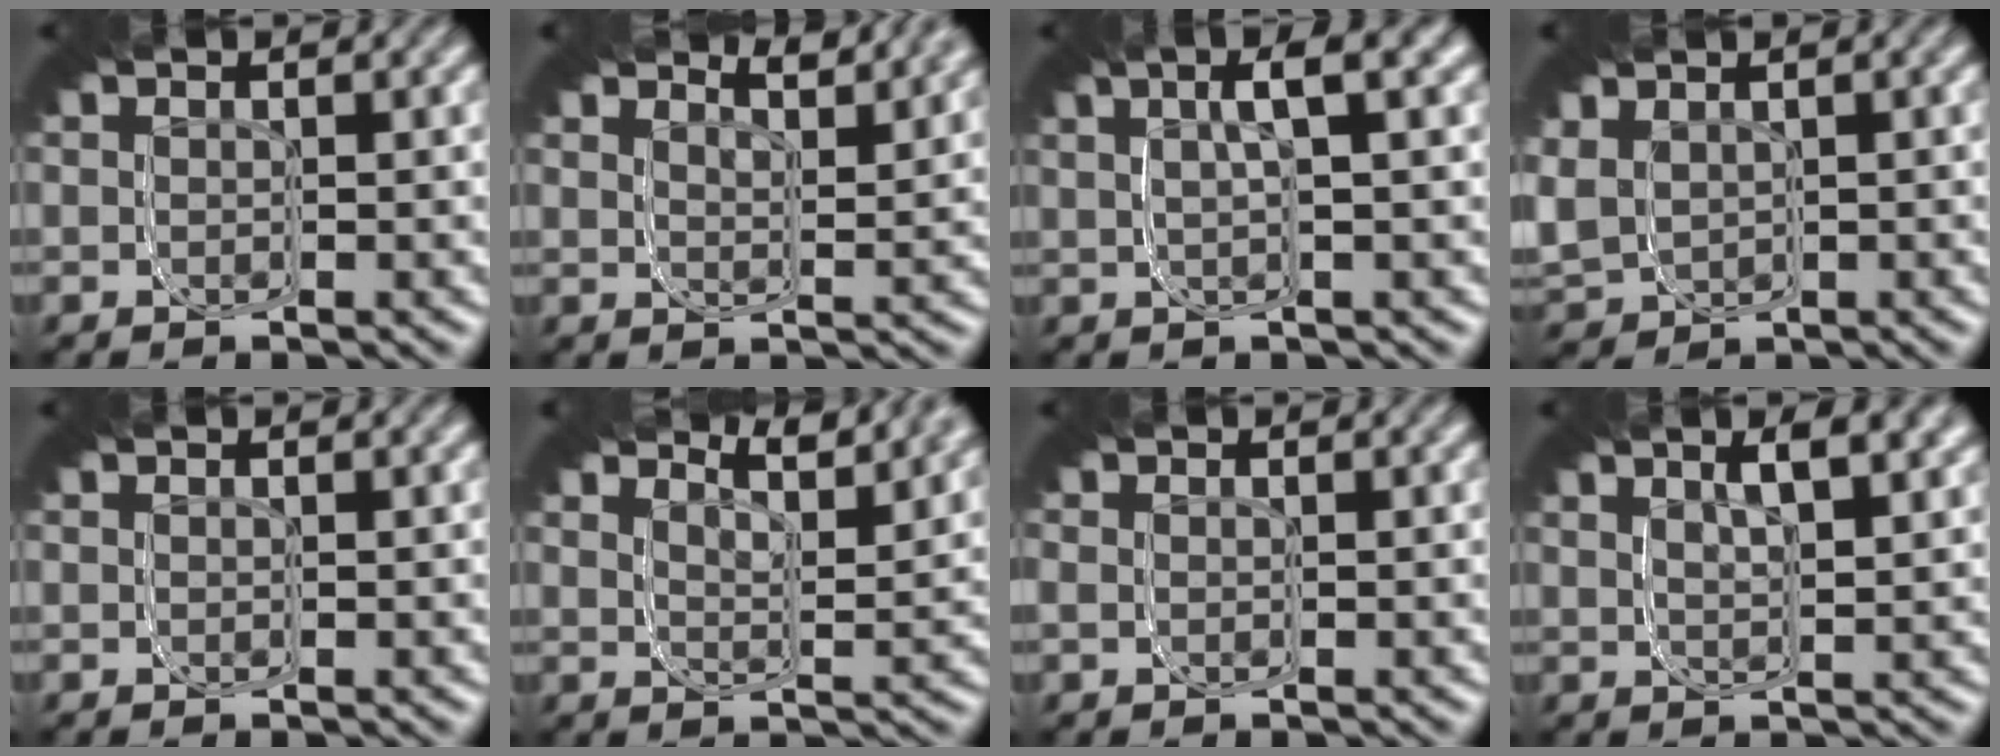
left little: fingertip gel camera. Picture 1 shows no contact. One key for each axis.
{"total": 3.8, "fx": 3.8, "fy": 0.1, "fz": 0.1, "tx": -0.024, "ty": 0.030, "tz": 0.048}
{"total": 1.7, "fx": 1.0, "fy": -1.3, "fz": 0.5, "tx": -0.026, "ty": 0.024, "tz": 0.007}
{"total": 5.1, "fx": -0.2, "fy": 4.5, "fz": 2.4, "tx": -0.068, "ty": -0.010, "tz": -0.002}
{"total": 0.0}
{"total": 5.4, "fx": 5.2, "fy": 0.6, "fz": 1.4, "tx": -0.051, "ty": 0.041, "tz": 0.064}
{"total": 0.7, "fx": -0.2, "fy": 0.6, "fz": 0.2, "tx": -0.001, "ty": -0.003, "tz": -0.004}
{"total": 2.7, "fx": 2.6, "fy": 0.0, "fz": 0.7, "tx": -0.030, "ty": 0.029, "tz": 0.027}